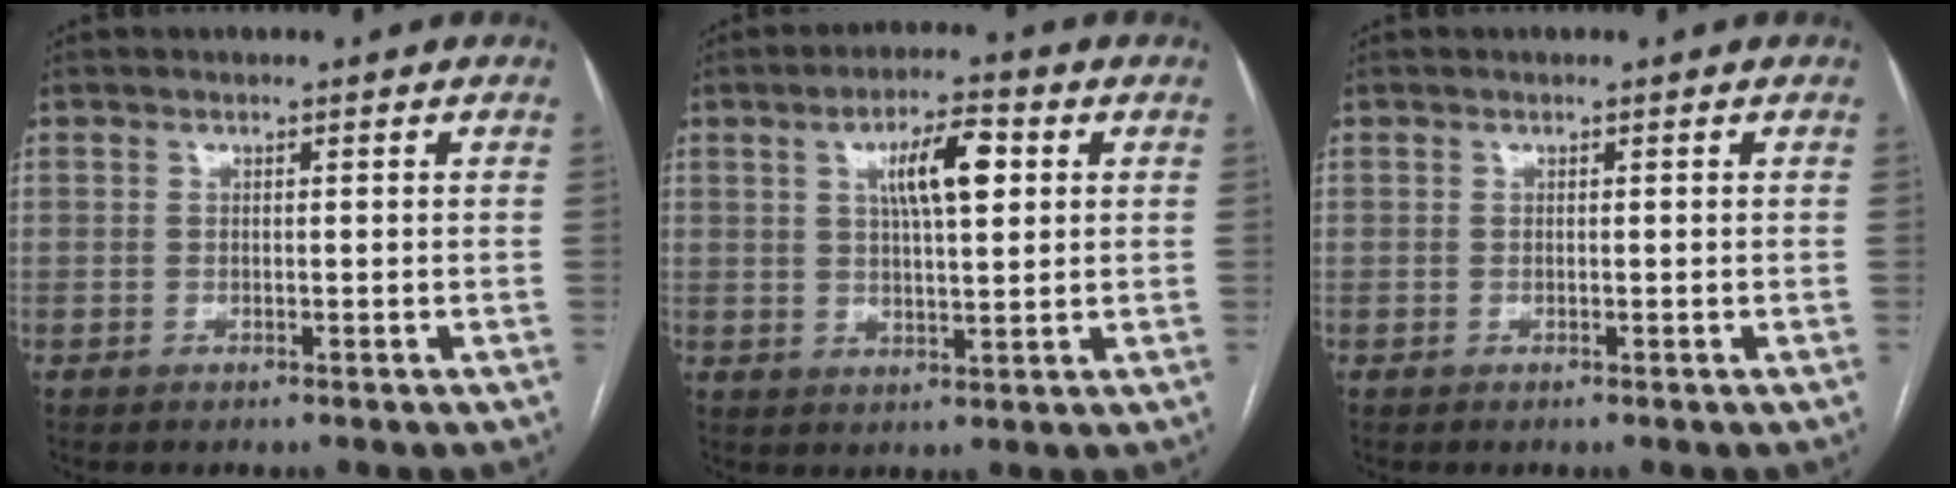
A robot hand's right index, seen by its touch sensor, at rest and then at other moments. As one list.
[{"total": 8.1, "force": [2.7, 2.0, 7.4], "torque": [-0.127, 0.011, 0.047]}, {"total": 0.0}]